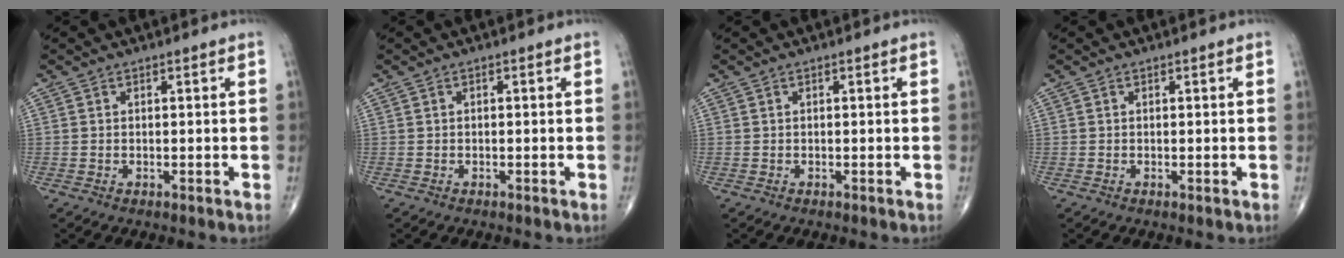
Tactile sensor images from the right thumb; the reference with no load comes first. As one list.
[{"total": 0.0}, {"total": 0.0}, {"total": 0.0}]